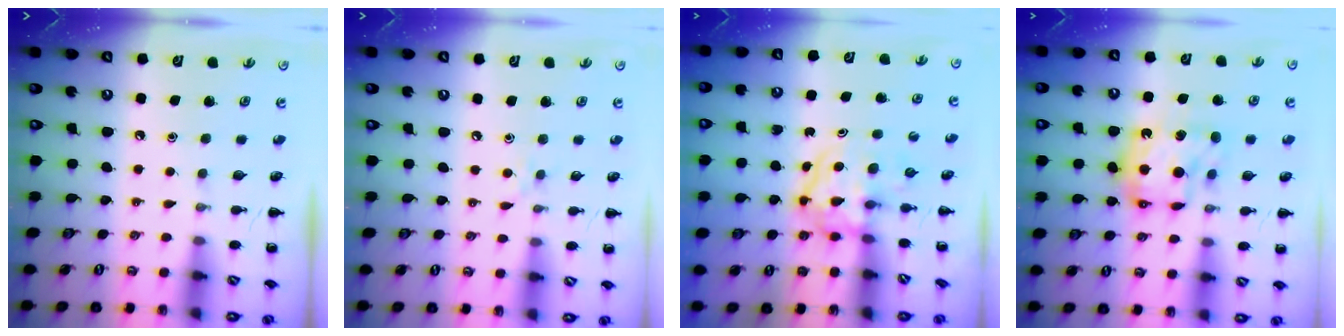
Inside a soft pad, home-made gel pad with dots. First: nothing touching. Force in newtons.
{"total": 3.5, "press": 3.2, "slide": 1.5}
{"total": 3.9, "press": 3.9, "slide": 0.4}
{"total": 11.1, "press": 11.0, "slide": 1.2}